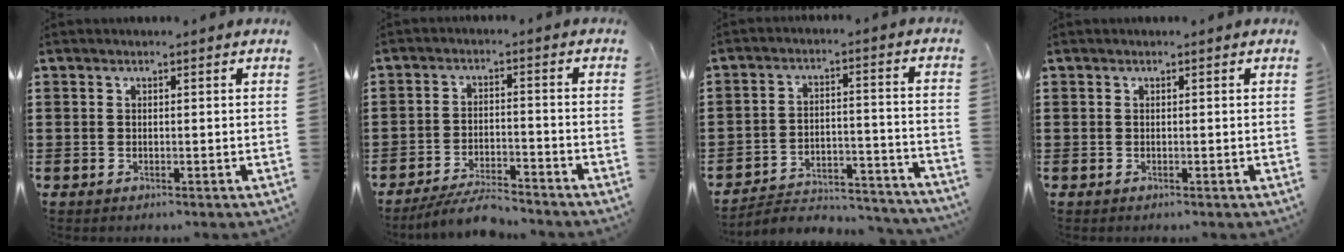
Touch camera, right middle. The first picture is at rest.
{"total": 5.4, "force": [-5.1, 0.5, 1.7], "torque": [-0.032, -0.001, -0.099]}
{"total": 3.8, "force": [-3.6, 0.9, 1.0], "torque": [-0.023, 0.002, -0.078]}
{"total": 0.0}